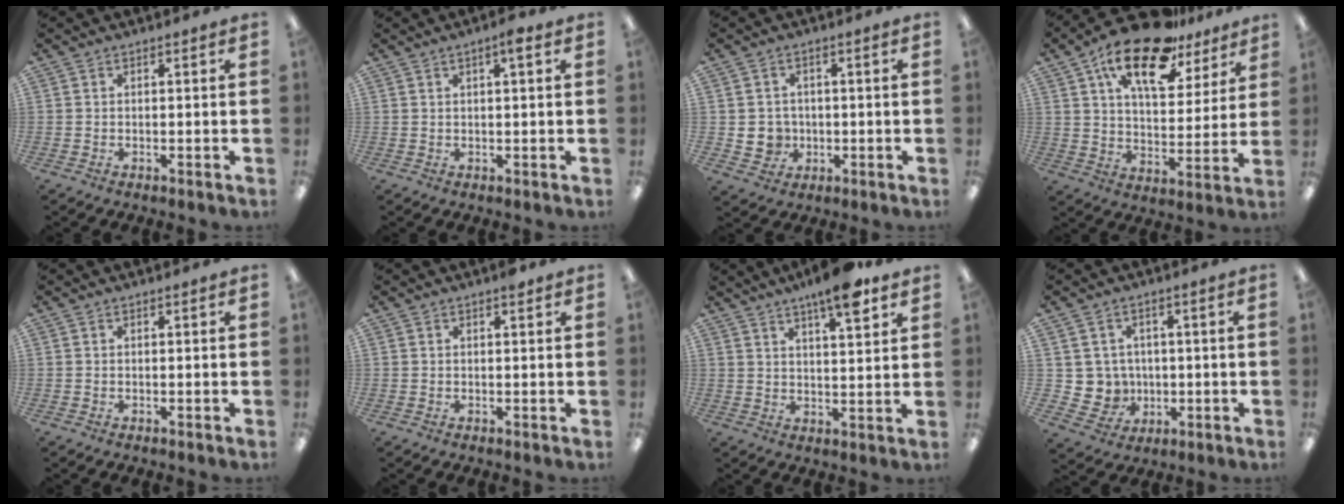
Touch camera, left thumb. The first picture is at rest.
{"total": 3.0, "force": [1.5, 0.5, 2.5], "torque": [-0.045, 0.003, 0.022]}
{"total": 5.1, "force": [-0.5, 4.8, 1.4], "torque": [-0.022, 0.005, -0.008]}
{"total": 19.2, "force": [12.7, 8.3, 11.7], "torque": [-0.196, -0.063, 0.216]}
{"total": 0.0}
{"total": 1.0, "force": [0.8, 0.2, 0.6], "torque": [-0.006, -0.002, 0.012]}
{"total": 9.3, "force": [6.8, 1.8, 6.1], "torque": [-0.087, -0.036, 0.109]}
{"total": 5.6, "force": [1.3, 5.5, 0.0], "torque": [-0.017, -0.002, 0.033]}